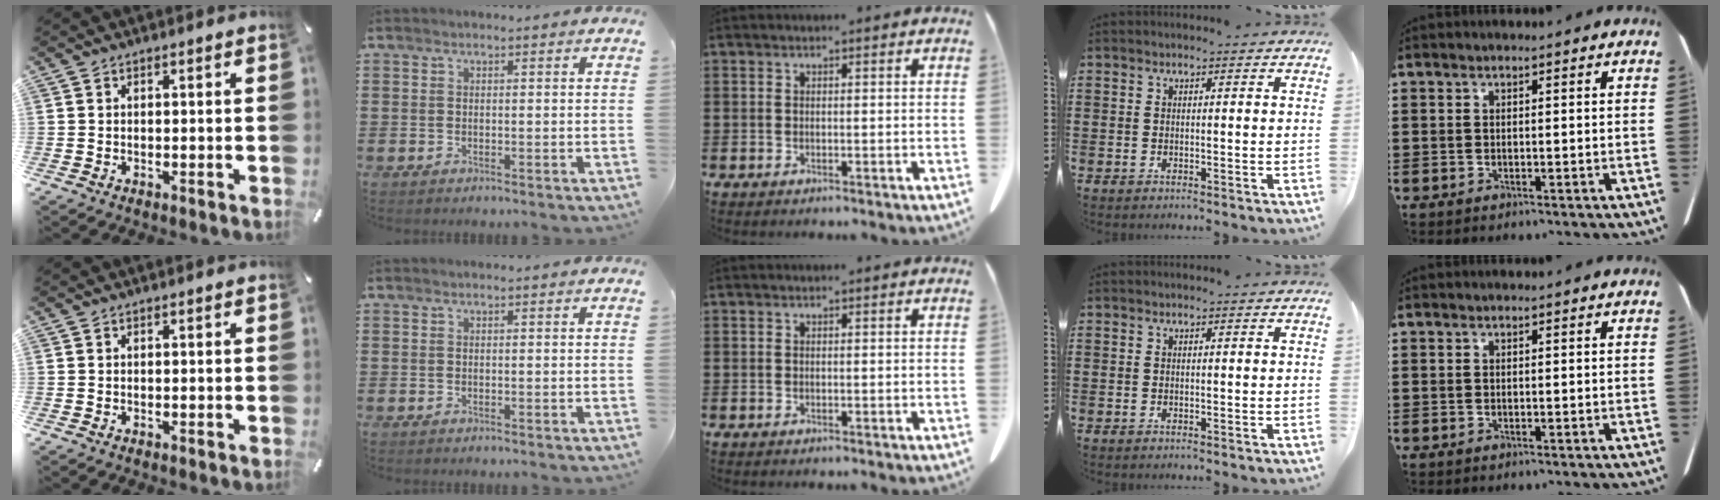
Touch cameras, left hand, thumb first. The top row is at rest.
{}